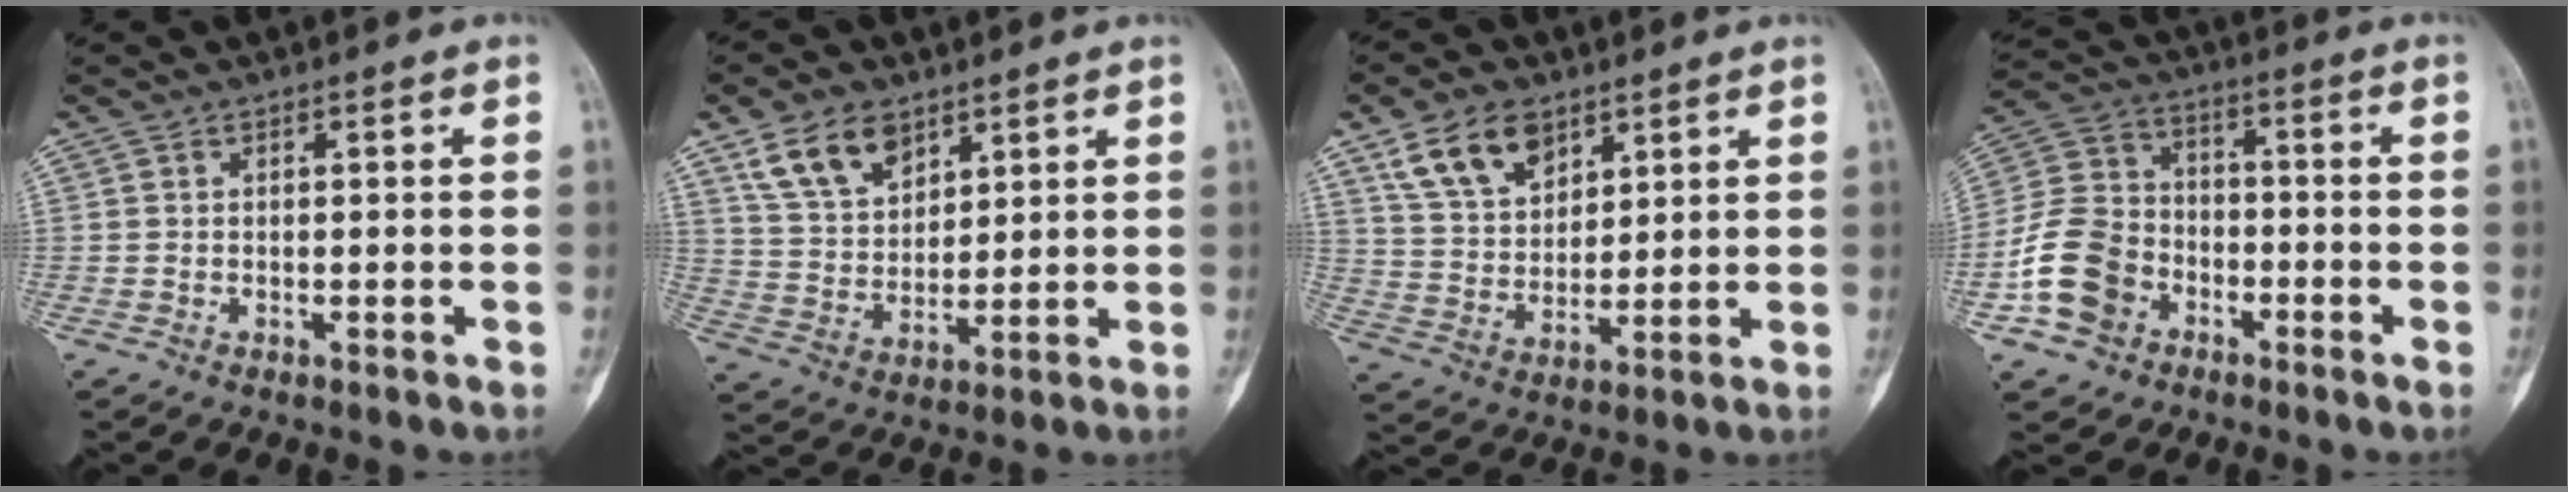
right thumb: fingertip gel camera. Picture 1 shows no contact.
{"total": 10.9, "force": [6.7, 6.6, 5.6], "torque": [-0.086, -0.027, 0.136]}
{"total": 11.6, "force": [6.9, 7.1, 6.1], "torque": [-0.093, -0.027, 0.138]}
{"total": 12.9, "force": [-5.3, 10.1, 6.2], "torque": [-0.105, 0.040, -0.104]}